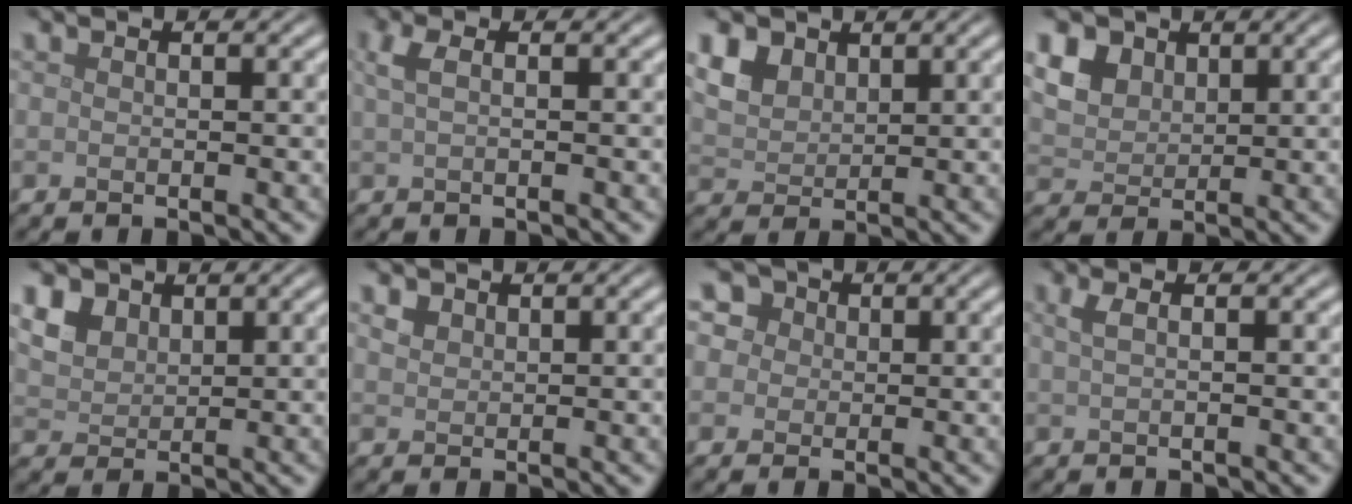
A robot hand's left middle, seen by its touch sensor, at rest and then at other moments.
{"total": 1.7, "force": [0.6, 0.6, 1.5], "torque": [-0.031, 0.008, 0.009]}
{"total": 4.9, "force": [2.9, 3.3, 2.2], "torque": [-0.071, 0.003, 0.063]}
{"total": 6.9, "force": [3.5, 4.9, 3.2], "torque": [-0.107, 0.017, 0.064]}
{"total": 4.8, "force": [2.8, 3.3, 2.2], "torque": [-0.072, 0.004, 0.060]}
{"total": 1.2, "force": [0.8, 0.8, 0.3], "torque": [-0.007, 0.001, 0.016]}
{"total": 6.2, "force": [3.1, 4.6, 2.6], "torque": [-0.051, 0.021, 0.025]}
{"total": 1.5, "force": [0.6, 0.6, 1.3], "torque": [-0.023, 0.005, 0.009]}